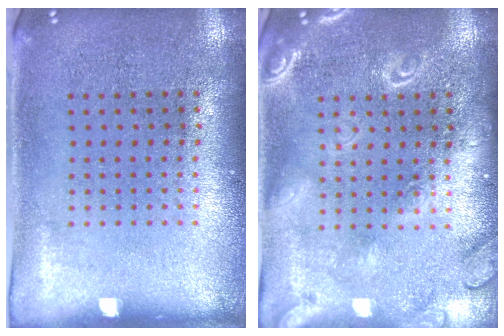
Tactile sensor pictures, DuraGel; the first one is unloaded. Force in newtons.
{"total": 2.1, "press": 2.1, "slide": 0.2}